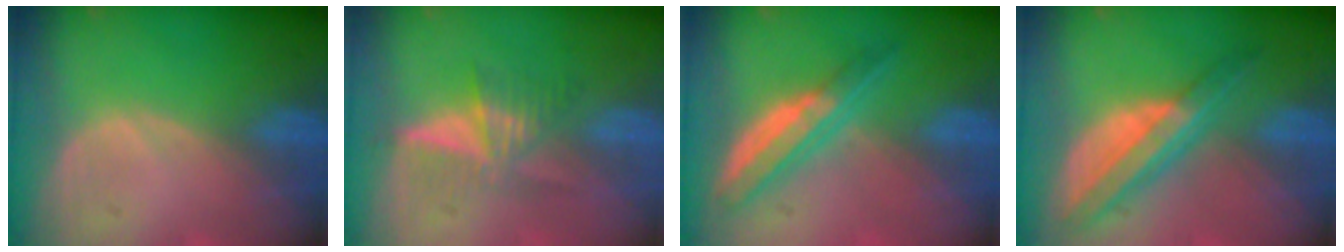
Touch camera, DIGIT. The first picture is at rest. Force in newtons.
{"total": 5.2, "press": 4.8, "slide": 1.8}
{"total": 6.1, "press": 5.7, "slide": 2.2}
{"total": 7.9, "press": 6.7, "slide": 4.2}